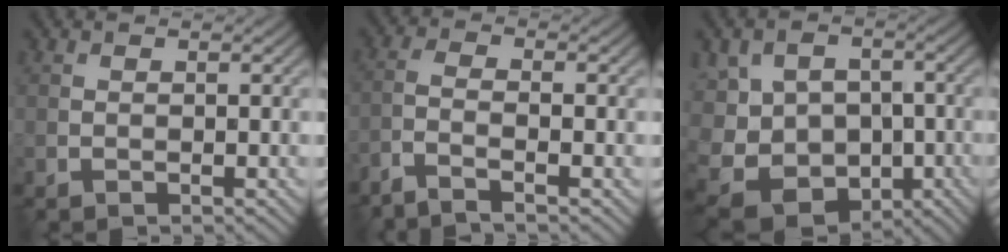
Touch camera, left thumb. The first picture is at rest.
{"total": 3.3, "force": [-2.4, 0.4, 2.3], "torque": [-0.044, -0.001, -0.064]}
{"total": 11.8, "force": [-3.1, 9.2, 6.6], "torque": [-0.171, -0.021, -0.050]}